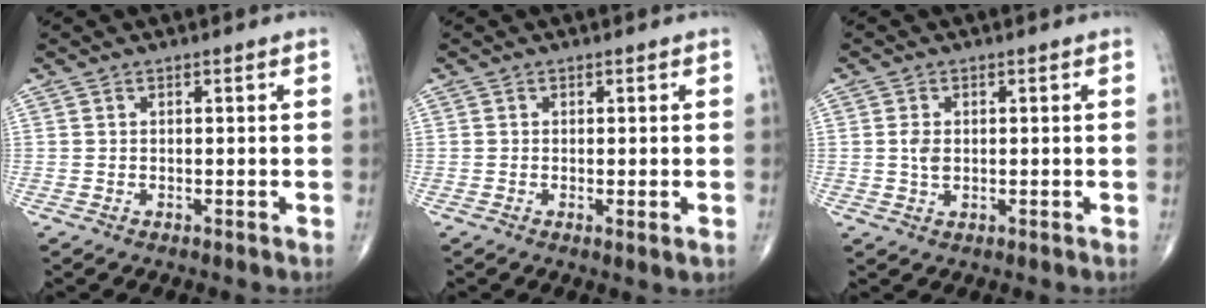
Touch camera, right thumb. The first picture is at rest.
{"total": 1.4, "force": [-0.3, 0.2, 1.4], "torque": [-0.028, -0.007, -0.006]}
{"total": 2.5, "force": [0.2, 1.7, 1.8], "torque": [-0.032, -0.002, 0.005]}